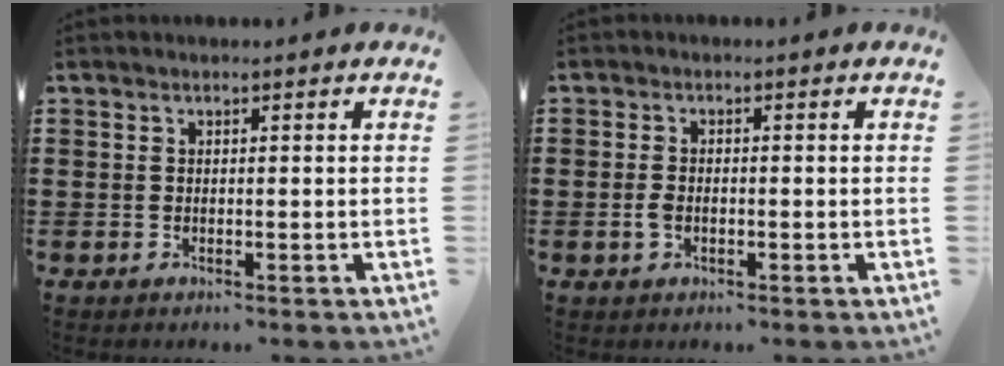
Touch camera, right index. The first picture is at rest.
{"total": 1.8, "force": [-0.5, 1.0, 1.4], "torque": [-0.035, -0.002, -0.012]}